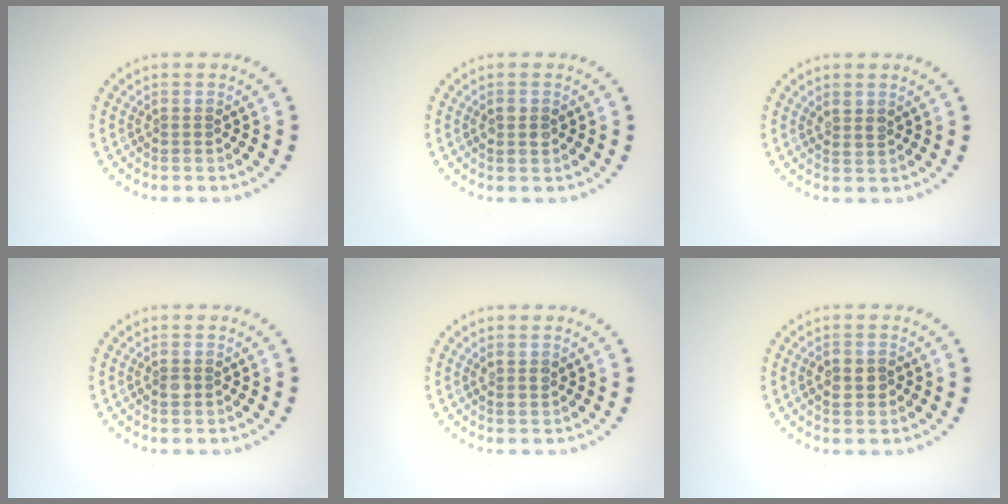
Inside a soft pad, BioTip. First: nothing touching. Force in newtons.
{"total": 1.0, "press": 1.0, "slide": 0.2}
{"total": 1.1, "press": 1.0, "slide": 0.5}
{"total": 0.9, "press": 0.9, "slide": 0.1}
{"total": 0.9, "press": 0.8, "slide": 0.5}
{"total": 2.1, "press": 2.1, "slide": 0.2}